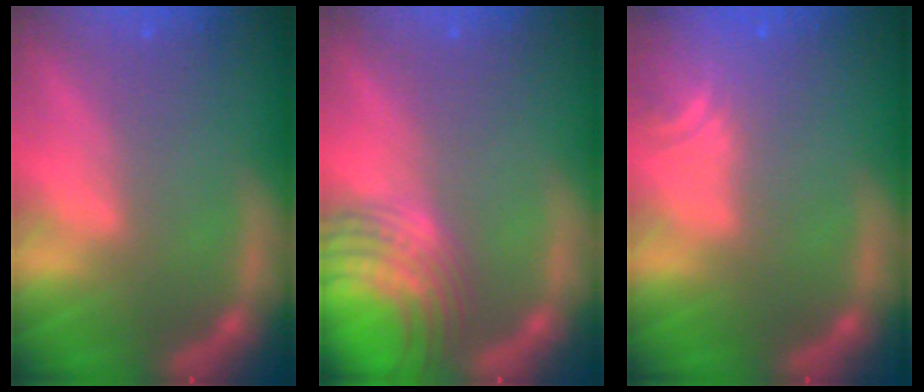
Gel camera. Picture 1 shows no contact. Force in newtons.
{"total": 9.1}
{"total": 4.5}